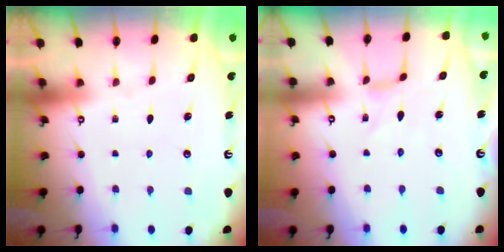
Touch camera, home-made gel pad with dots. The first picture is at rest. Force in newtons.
{"total": 0.0}